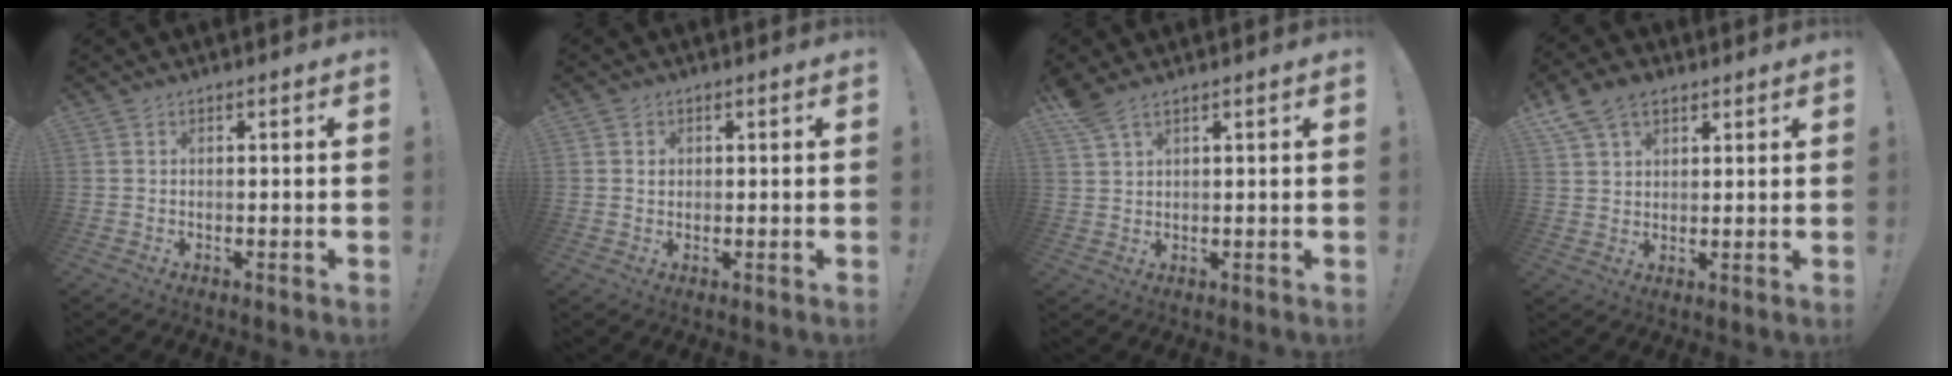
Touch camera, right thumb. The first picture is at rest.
{"total": 1.4, "force": [0.8, 1.2, 0.1], "torque": [0.012, -0.004, 0.011]}
{"total": 4.4, "force": [3.5, 1.2, 2.4], "torque": [-0.053, -0.012, 0.067]}
{"total": 8.7, "force": [5.3, 5.5, 4.1], "torque": [-0.072, -0.016, 0.105]}